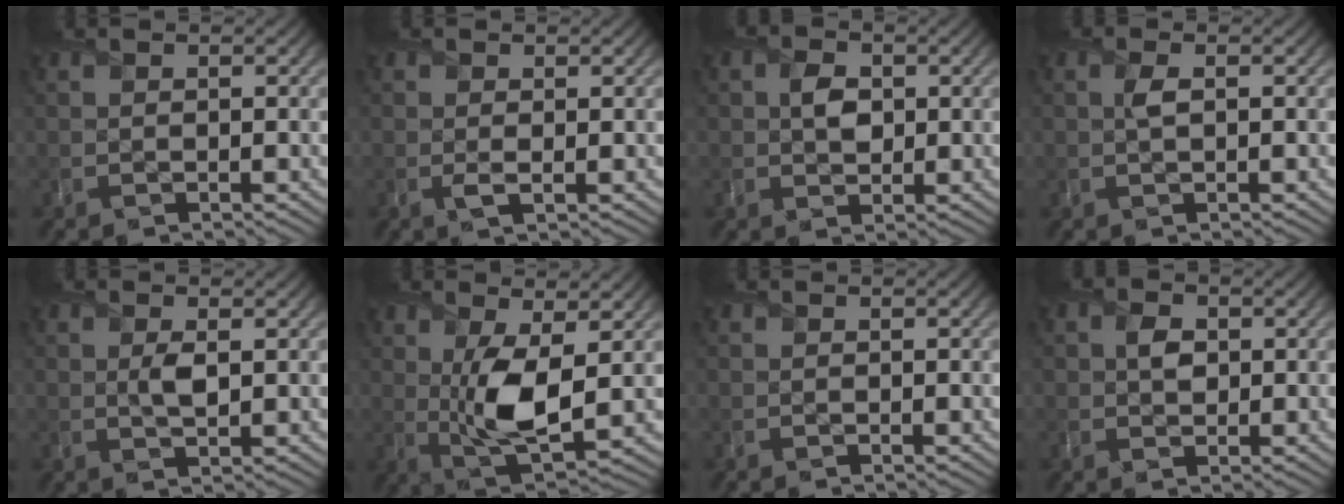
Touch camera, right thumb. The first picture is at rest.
{"total": 1.1, "force": [-0.1, 0.5, 1.0], "torque": [-0.023, -0.004, -0.004]}
{"total": 3.2, "force": [0.4, 2.5, 2.0], "torque": [-0.042, -0.004, 0.002]}
{"total": 1.7, "force": [0.2, 0.8, 1.5], "torque": [-0.035, 0.000, 0.002]}
{"total": 2.3, "force": [0.5, 1.0, 1.9], "torque": [-0.041, -0.005, 0.007]}
{"total": 8.2, "force": [0.6, 3.6, 7.3], "torque": [-0.151, -0.007, 0.014]}
{"total": 0.0}
{"total": 2.6, "force": [0.4, 2.0, 1.5], "torque": [-0.034, -0.003, 0.002]}